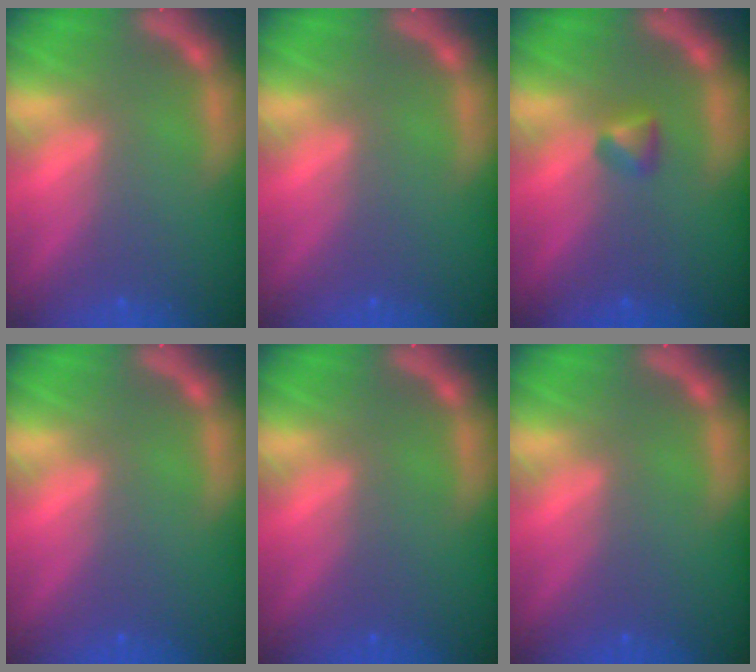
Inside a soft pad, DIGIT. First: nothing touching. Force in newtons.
{"total": 0.0}
{"total": 1.4}
{"total": 0.0}
{"total": 0.0}
{"total": 0.0}